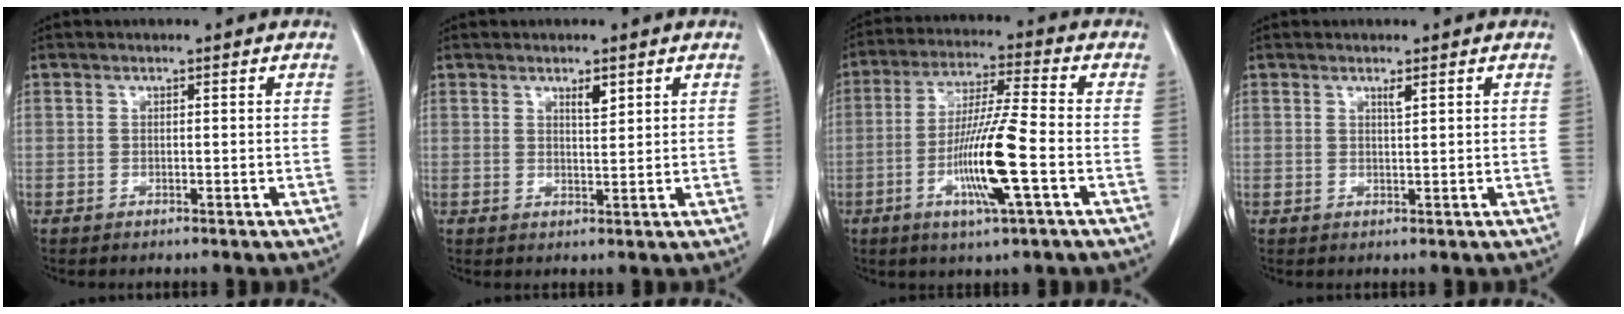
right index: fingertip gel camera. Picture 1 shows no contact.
{"total": 2.1, "force": [1.3, 0.5, 1.6], "torque": [-0.028, -0.004, 0.023]}
{"total": 12.1, "force": [-3.7, -0.2, 11.5], "torque": [-0.226, -0.012, -0.074]}
{"total": 1.0, "force": [0.6, -0.1, 0.7], "torque": [-0.015, -0.005, 0.012]}